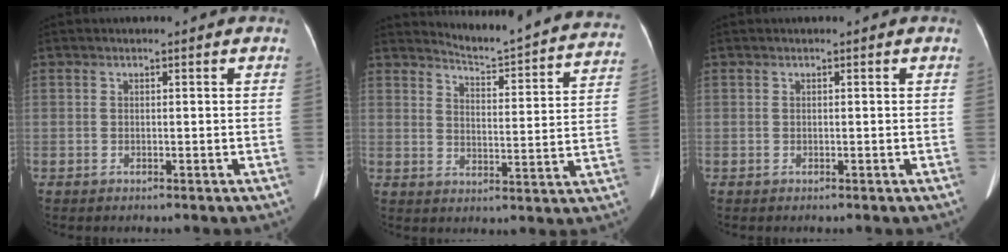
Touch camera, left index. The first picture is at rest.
{"total": 18.8, "force": [18.1, 1.2, 4.8], "torque": [-0.067, -0.078, 0.212]}
{"total": 0.0}